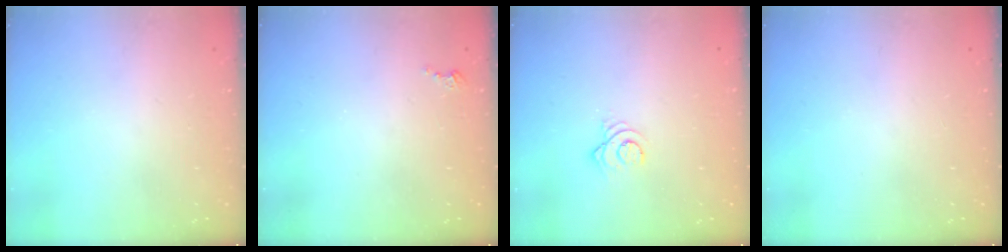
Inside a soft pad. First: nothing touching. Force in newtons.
{"total": 2.3, "press": 2.3, "slide": 0.3}
{"total": 2.9, "press": 2.9, "slide": 0.1}
{"total": 0.0}